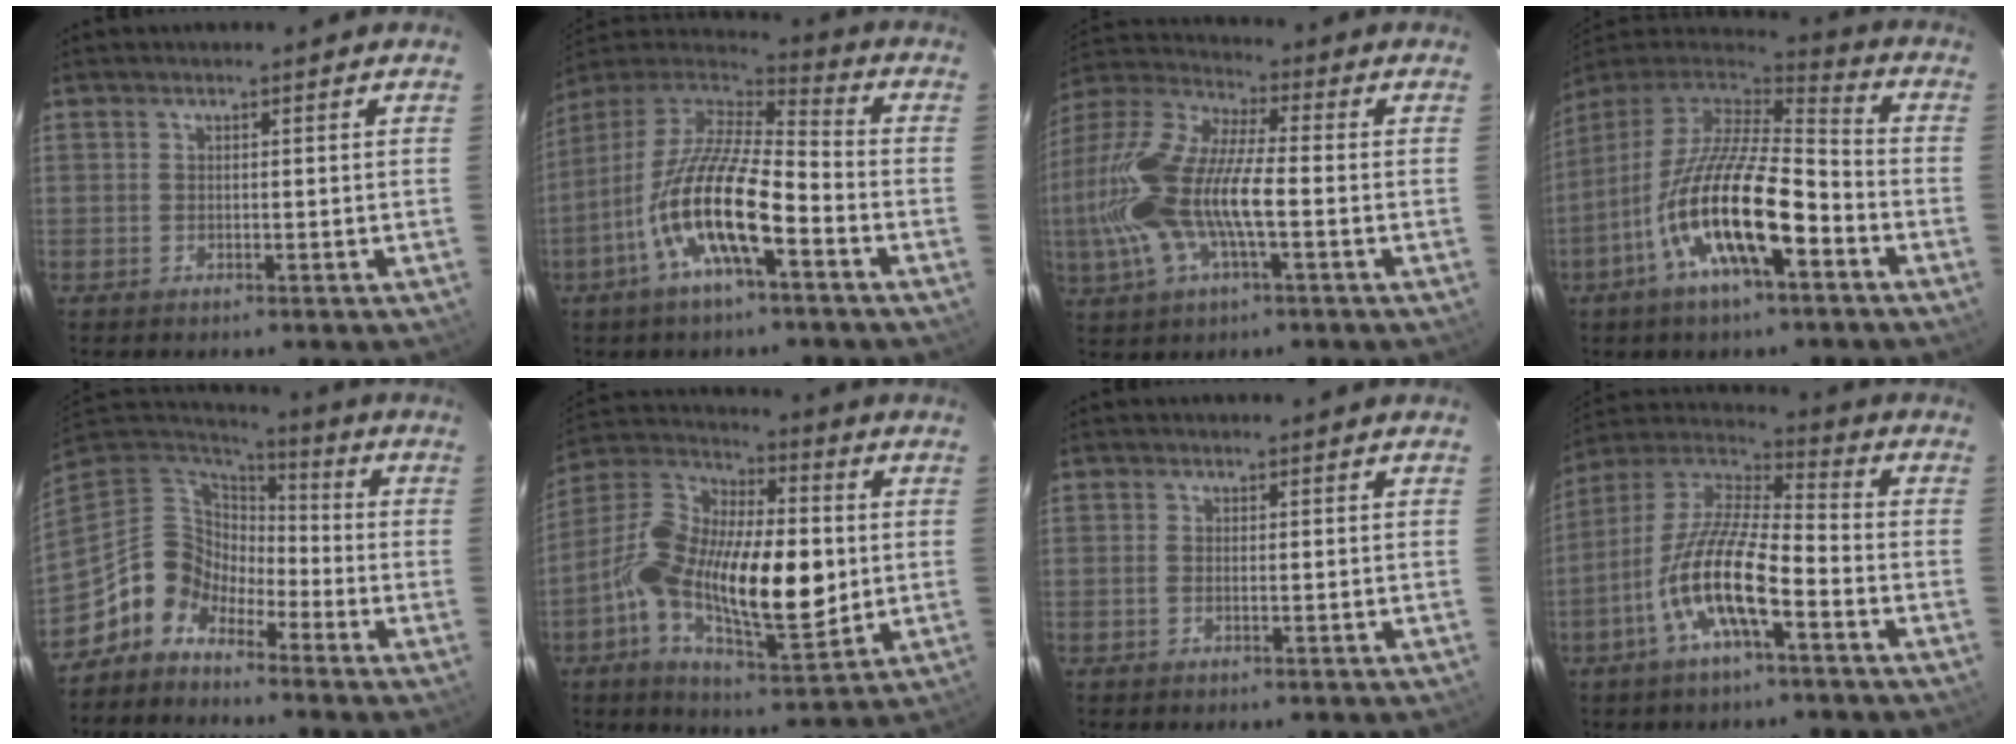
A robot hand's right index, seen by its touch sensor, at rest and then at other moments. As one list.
[{"total": 17.5, "force": [-7.2, 4.7, 15.2], "torque": [-0.292, -0.017, -0.145]}, {"total": 20.5, "force": [-3.2, 7.4, 18.8], "torque": [-0.389, -0.003, -0.070]}, {"total": 19.7, "force": [-8.2, 5.8, 17.0], "torque": [-0.318, -0.024, -0.158]}, {"total": 10.0, "force": [-6.4, 7.3, 2.6], "torque": [-0.059, 0.036, -0.134]}, {"total": 21.8, "force": [-2.3, 8.9, 19.8], "torque": [-0.366, -0.002, -0.046]}, {"total": 0.9, "force": [-0.1, 0.4, 0.8], "torque": [-0.018, 0.000, -0.004]}, {"total": 14.8, "force": [-6.3, 3.6, 12.9], "torque": [-0.257, -0.005, -0.128]}]